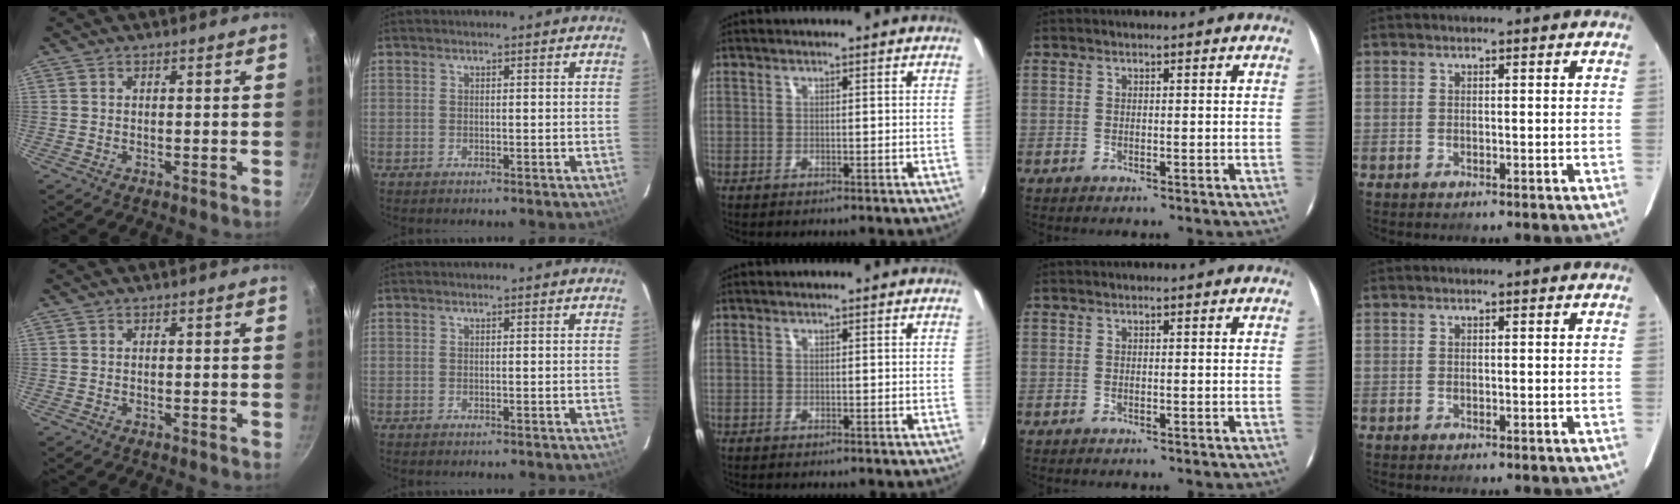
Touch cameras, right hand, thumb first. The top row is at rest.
{}